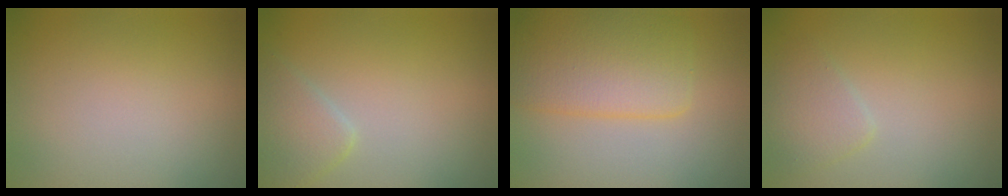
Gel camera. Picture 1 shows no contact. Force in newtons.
{"total": 2.7, "press": 2.7, "slide": 0.1}
{"total": 5.7, "press": 5.7, "slide": 0.2}
{"total": 2.0, "press": 2.0, "slide": 0.1}